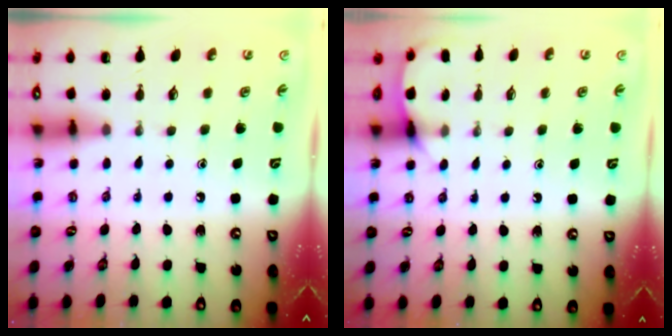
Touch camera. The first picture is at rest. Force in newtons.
{"total": 5.8, "press": 5.7, "slide": 0.4}